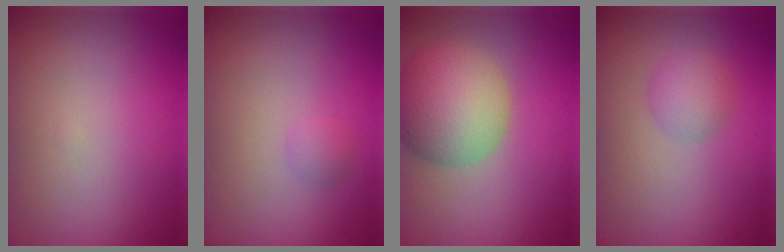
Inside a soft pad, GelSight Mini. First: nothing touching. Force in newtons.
{"total": 0.9, "press": 0.9, "slide": 0.0}
{"total": 7.3, "press": 7.3, "slide": 0.4}
{"total": 2.5, "press": 2.5, "slide": 0.1}